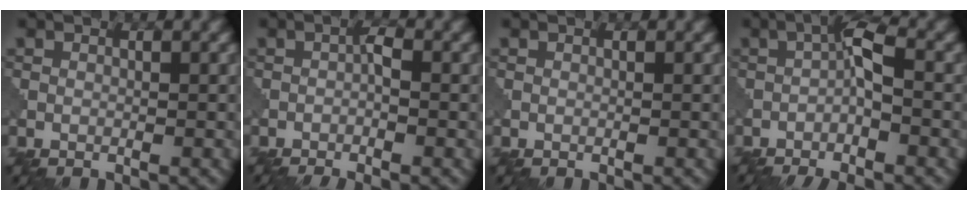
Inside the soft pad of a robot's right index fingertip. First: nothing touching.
{"total": 2.4, "force": [-1.2, 0.5, 2.0], "torque": [-0.036, 0.001, -0.026]}
{"total": 0.0}
{"total": 4.9, "force": [-1.9, 1.3, 4.4], "torque": [-0.074, 0.009, -0.044]}